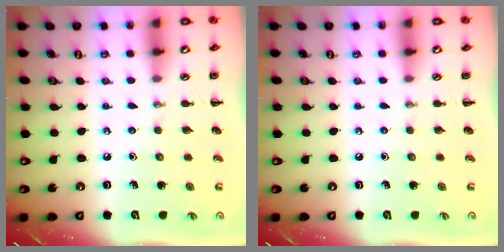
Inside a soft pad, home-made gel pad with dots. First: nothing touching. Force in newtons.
{"total": 0.0}